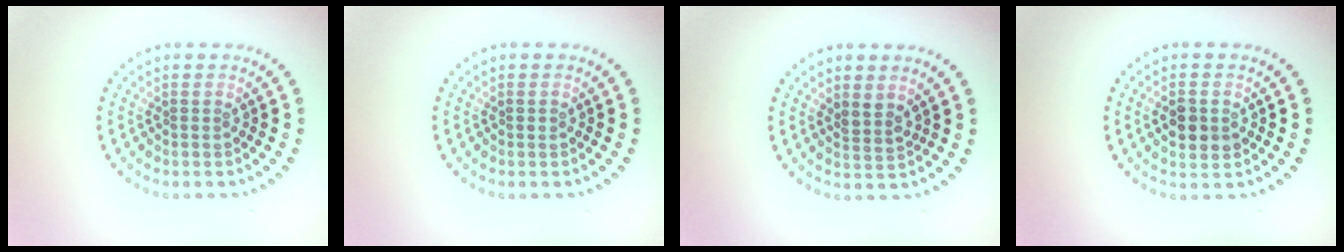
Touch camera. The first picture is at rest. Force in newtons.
{"total": 0.6, "press": 0.6, "slide": 0.1}
{"total": 1.6, "press": 1.3, "slide": 0.9}
{"total": 2.9, "press": 2.9, "slide": 0.2}